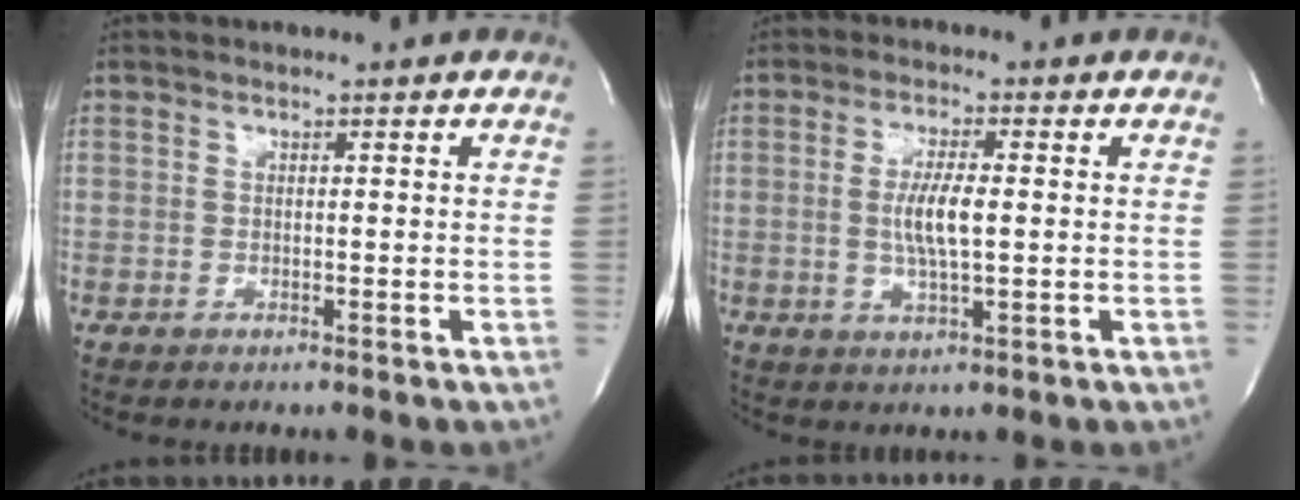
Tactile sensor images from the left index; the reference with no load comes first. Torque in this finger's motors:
{"motor_torque": [0.67, 0.06, 0.17, 0.05]}